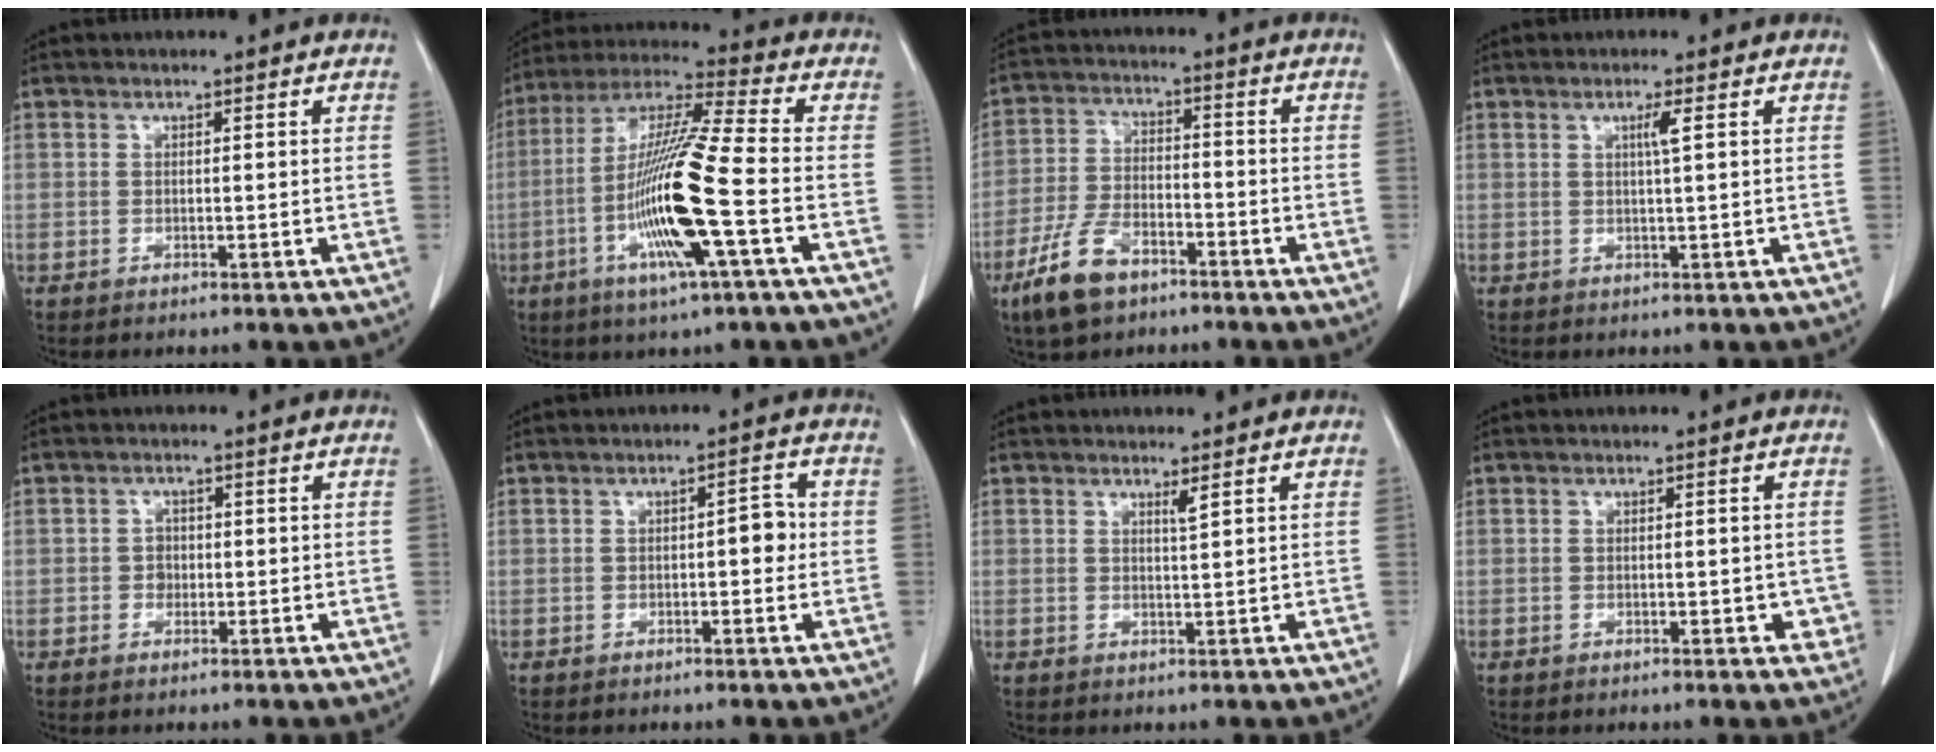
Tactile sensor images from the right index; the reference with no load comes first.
{"total": 16.3, "force": [-4.4, -0.1, 15.7], "torque": [-0.312, -0.011, -0.092]}
{"total": 9.5, "force": [-6.1, 4.4, 5.8], "torque": [-0.130, -0.005, -0.114]}
{"total": 1.8, "force": [0.6, -0.4, 1.7], "torque": [-0.032, -0.002, 0.011]}
{"total": 1.7, "force": [-0.3, 1.5, 0.6], "torque": [-0.005, 0.006, -0.006]}
{"total": 3.3, "force": [-0.2, 1.4, 3.0], "torque": [-0.036, 0.011, -0.004]}
{"total": 1.1, "force": [0.8, -0.3, 0.7], "torque": [-0.019, -0.010, 0.015]}
{"total": 2.7, "force": [-0.7, 1.5, 2.2], "torque": [-0.012, 0.005, -0.005]}